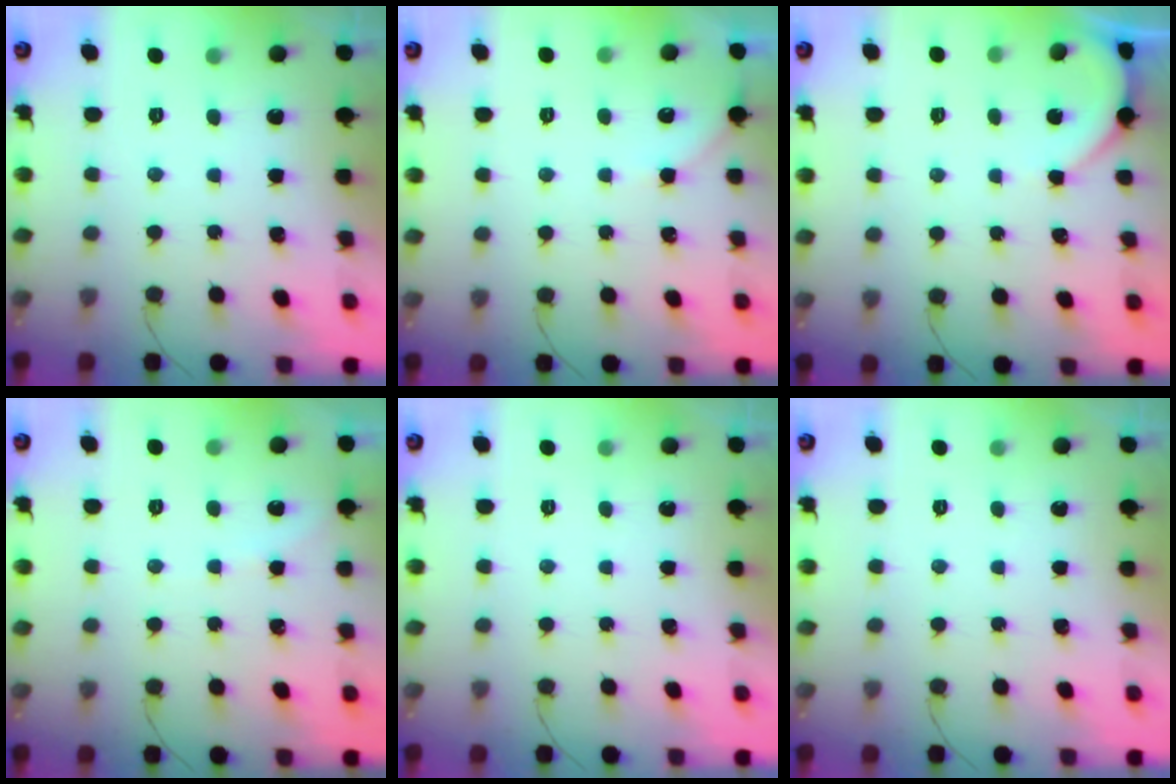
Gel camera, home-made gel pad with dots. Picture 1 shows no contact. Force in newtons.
{"total": 2.7, "press": 2.6, "slide": 0.5}
{"total": 2.8, "press": 2.8, "slide": 0.4}
{"total": 2.4, "press": 2.4, "slide": 0.4}
{"total": 0.0}
{"total": 0.0}